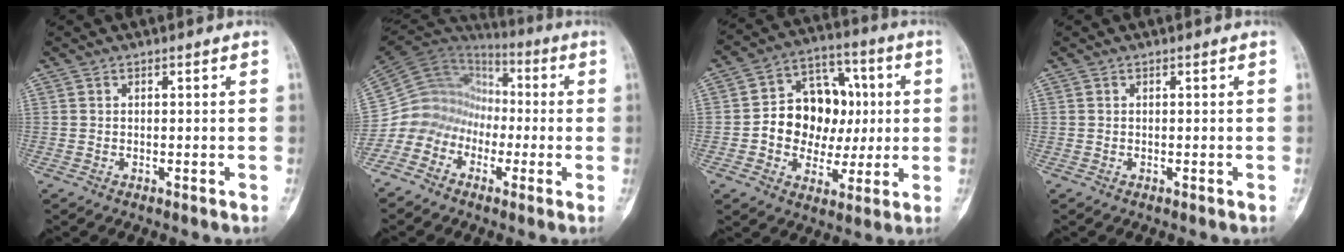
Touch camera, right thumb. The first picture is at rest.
{"total": 14.8, "force": [-5.1, 12.7, 5.7], "torque": [-0.083, 0.077, -0.100]}
{"total": 15.4, "force": [0.4, 12.0, 9.7], "torque": [-0.096, 0.032, 0.006]}
{"total": 0.0}